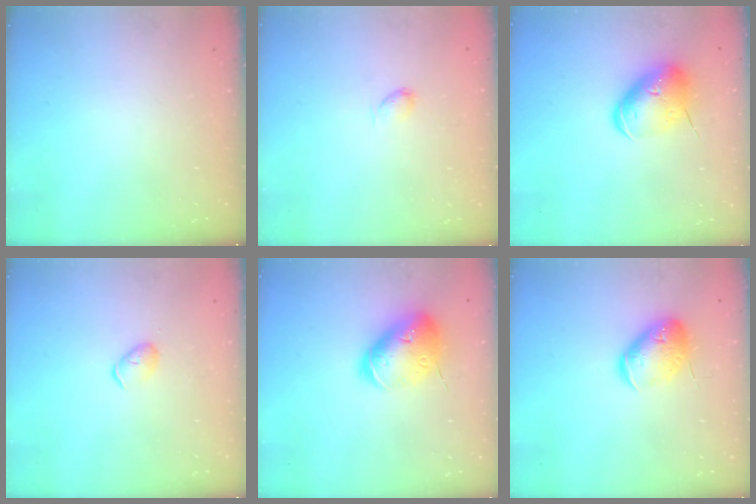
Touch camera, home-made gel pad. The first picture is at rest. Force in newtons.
{"total": 2.8, "press": 2.7, "slide": 0.4}
{"total": 10.0, "press": 9.8, "slide": 1.9}
{"total": 3.9, "press": 3.8, "slide": 0.7}
{"total": 17.8, "press": 17.5, "slide": 2.9}
{"total": 13.4, "press": 13.2, "slide": 2.0}